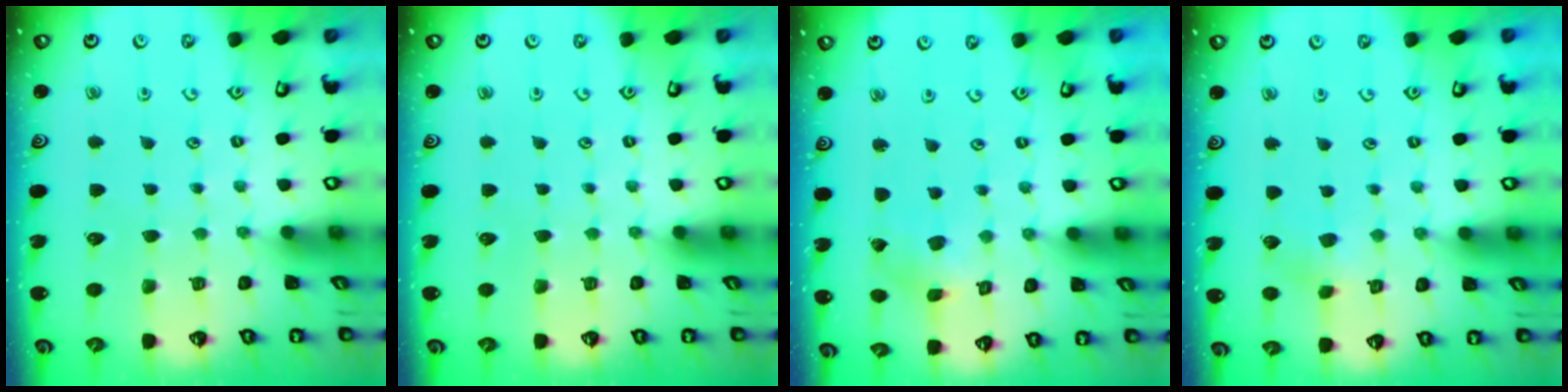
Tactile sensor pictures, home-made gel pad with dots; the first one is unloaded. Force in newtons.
{"total": 0.0}
{"total": 1.4, "press": 1.4, "slide": 0.2}
{"total": 3.4, "press": 3.4, "slide": 0.3}